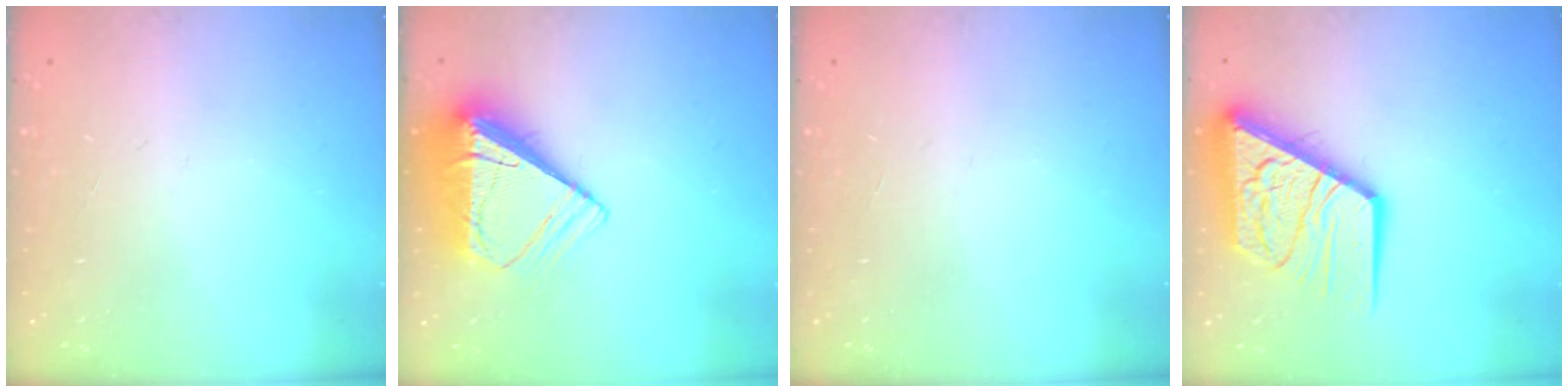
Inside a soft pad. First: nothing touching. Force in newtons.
{"total": 9.9, "press": 9.8, "slide": 1.4}
{"total": 0.0}
{"total": 20.6, "press": 20.5, "slide": 1.9}